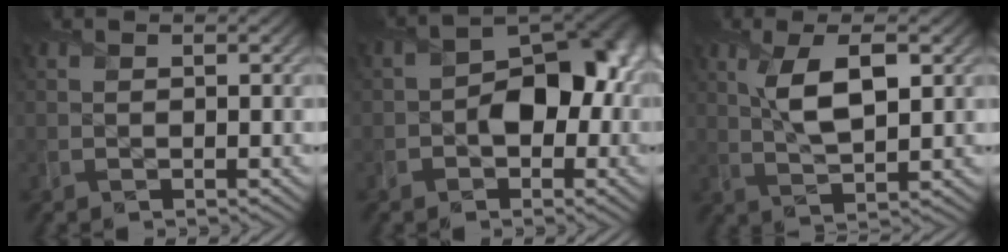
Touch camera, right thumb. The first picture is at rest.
{"total": 8.6, "force": [-1.0, 5.9, 6.2], "torque": [-0.060, 0.010, -0.024]}
{"total": 6.9, "force": [2.1, 2.5, 6.1], "torque": [-0.124, 0.004, 0.040]}